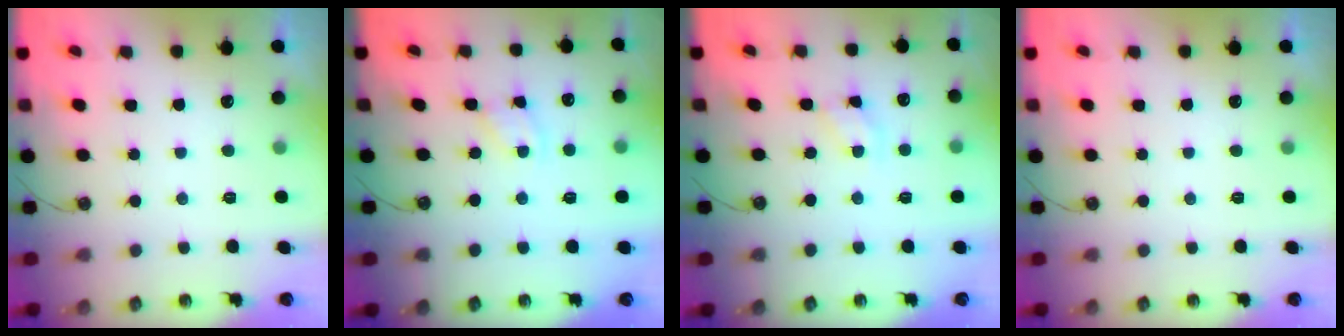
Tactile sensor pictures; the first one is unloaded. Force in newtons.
{"total": 1.9, "press": 1.8, "slide": 0.3}
{"total": 2.9, "press": 2.9, "slide": 0.4}
{"total": 0.0}